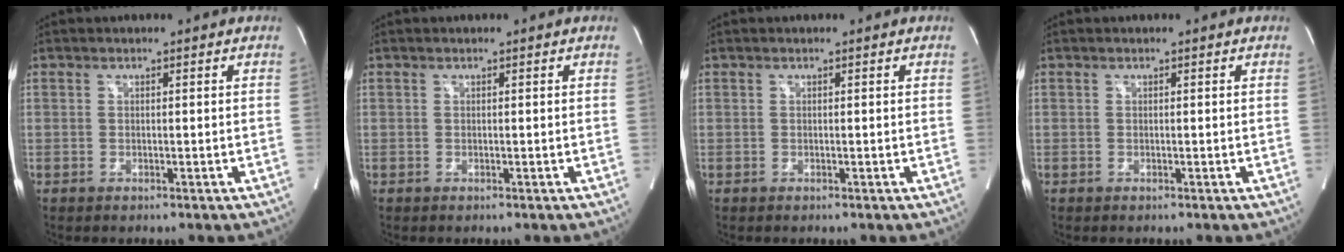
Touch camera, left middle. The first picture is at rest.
{"total": 0.0}
{"total": 0.0}
{"total": 0.0}